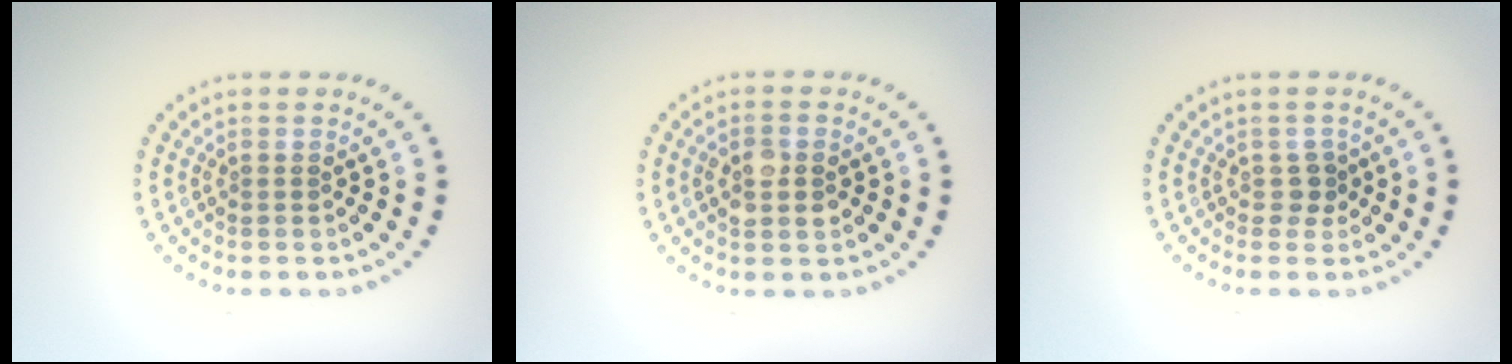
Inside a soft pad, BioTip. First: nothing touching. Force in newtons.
{"total": 2.7, "press": 2.7, "slide": 0.3}
{"total": 1.2, "press": 1.0, "slide": 0.7}